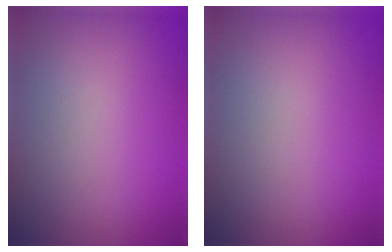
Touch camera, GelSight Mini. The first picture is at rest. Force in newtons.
{"total": 0.0}